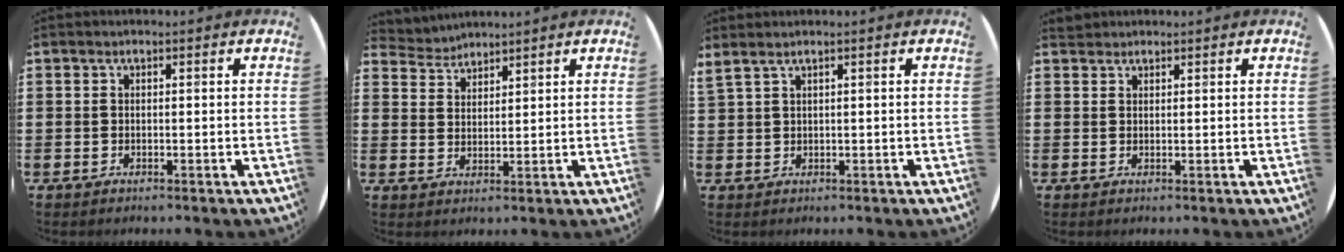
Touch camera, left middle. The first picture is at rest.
{"total": 3.2, "force": [3.2, 0.5, -0.3], "torque": [-0.004, -0.009, 0.060]}
{"total": 0.9, "force": [0.6, -0.2, 0.6], "torque": [-0.010, 0.000, 0.010]}
{"total": 1.0, "force": [1.0, 0.3, -0.1], "torque": [0.000, 0.001, 0.020]}